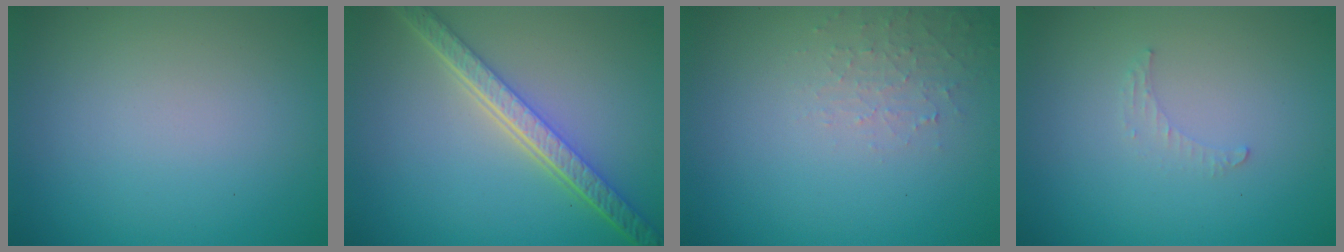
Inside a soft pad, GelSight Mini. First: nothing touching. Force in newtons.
{"total": 5.6, "press": 4.3, "slide": 3.7}
{"total": 1.8, "press": 1.8, "slide": 0.4}
{"total": 0.8, "press": 0.8, "slide": 0.3}